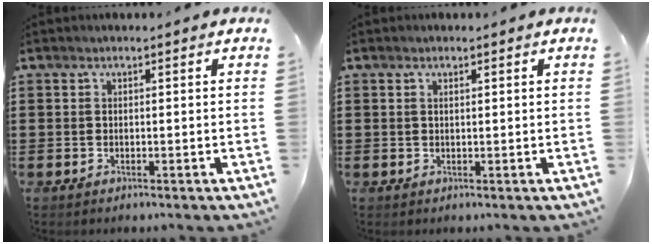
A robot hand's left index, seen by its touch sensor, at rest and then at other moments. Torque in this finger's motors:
{"motor_torque": [-0.33, 0.82, -0.01, 0.00]}